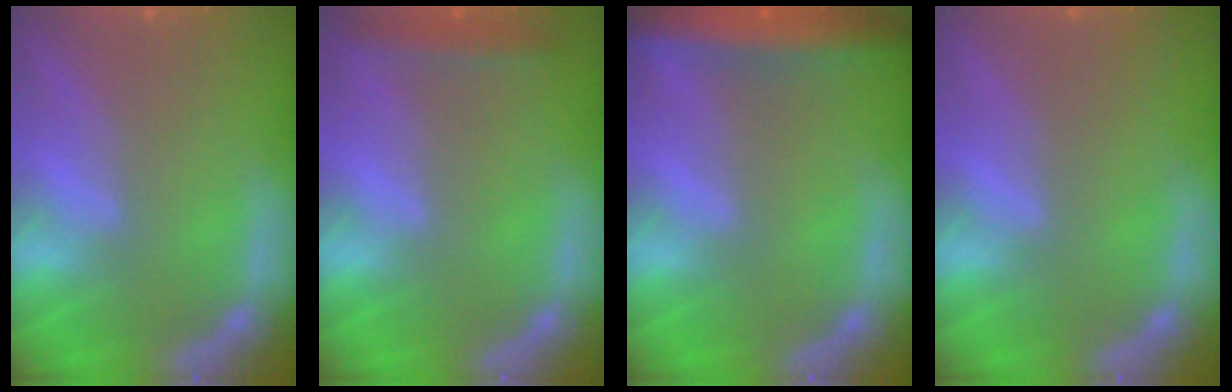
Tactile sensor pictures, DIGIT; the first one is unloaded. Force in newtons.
{"total": 1.9}
{"total": 6.4}
{"total": 0.0}